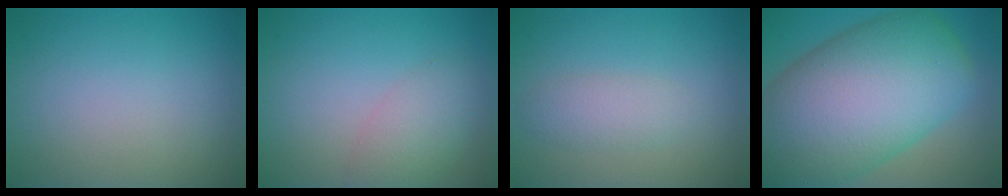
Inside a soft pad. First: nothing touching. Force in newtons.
{"total": 3.0, "press": 3.0, "slide": 0.1}
{"total": 2.0, "press": 2.0, "slide": 0.0}
{"total": 16.4, "press": 16.4, "slide": 0.4}